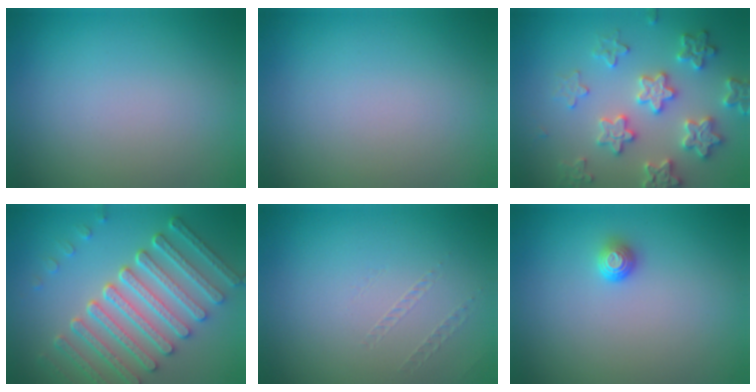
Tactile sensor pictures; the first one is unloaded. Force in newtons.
{"total": 0.0}
{"total": 5.4, "press": 5.3, "slide": 1.1}
{"total": 7.9, "press": 6.0, "slide": 5.1}
{"total": 0.5, "press": 0.2, "slide": 0.5}
{"total": 1.3, "press": 1.1, "slide": 0.7}